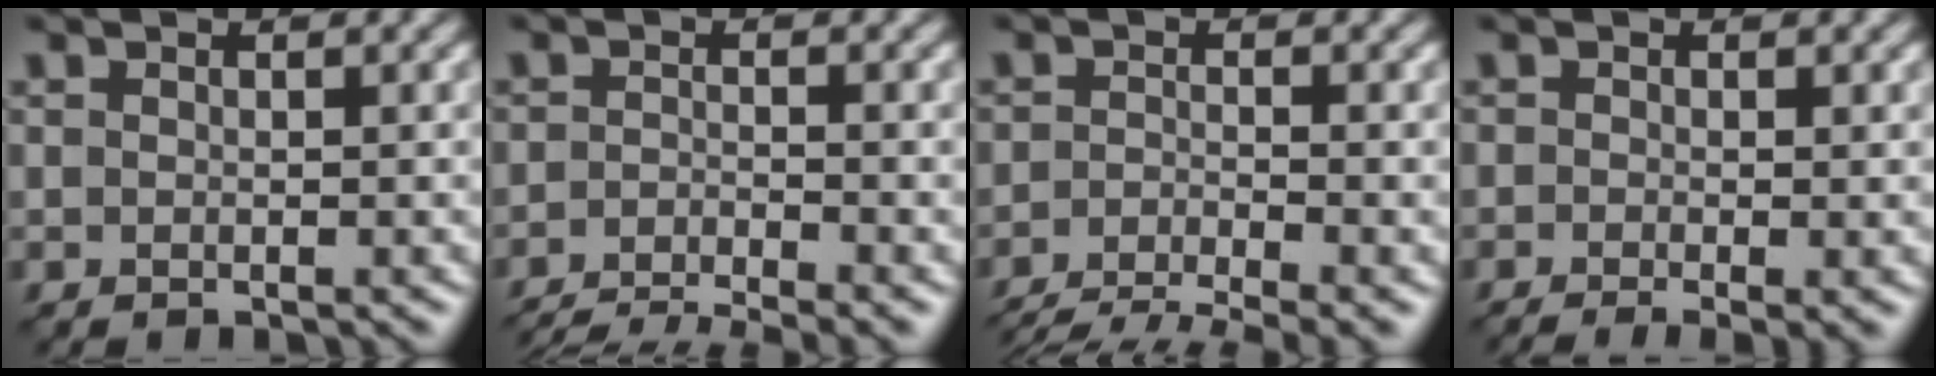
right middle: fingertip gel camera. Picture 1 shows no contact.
{"total": 5.3, "force": [-4.6, 0.7, 2.7], "torque": [-0.043, -0.015, -0.086]}
{"total": 5.7, "force": [-4.6, 1.0, 3.2], "torque": [-0.055, -0.019, -0.085]}
{"total": 2.8, "force": [-1.0, 0.7, 2.5], "torque": [-0.036, -0.009, -0.018]}